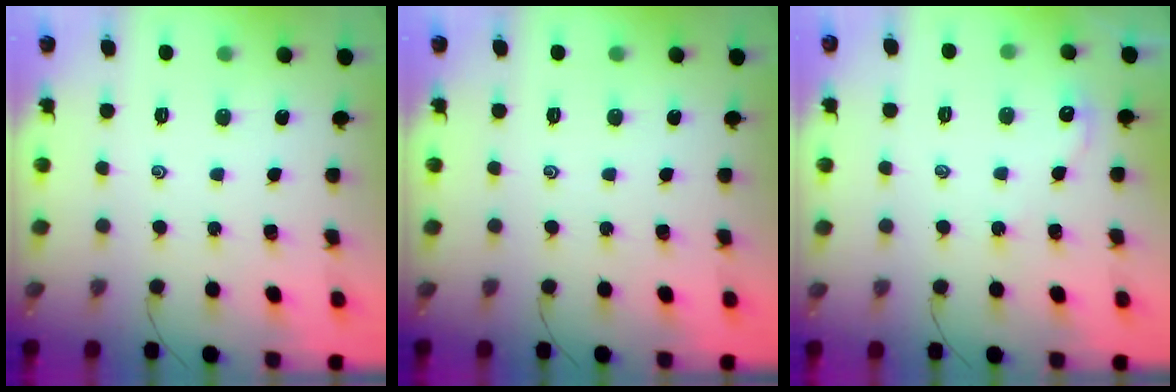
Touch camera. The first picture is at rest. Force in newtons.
{"total": 0.0}
{"total": 1.8, "press": 1.8, "slide": 0.3}